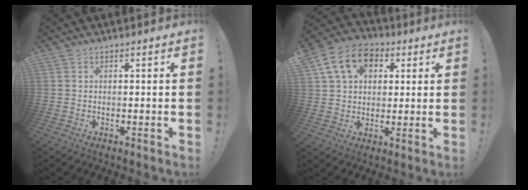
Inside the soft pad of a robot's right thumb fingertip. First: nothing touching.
{"total": 14.3, "force": [5.6, 10.4, 8.0], "torque": [-0.122, -0.010, 0.108]}